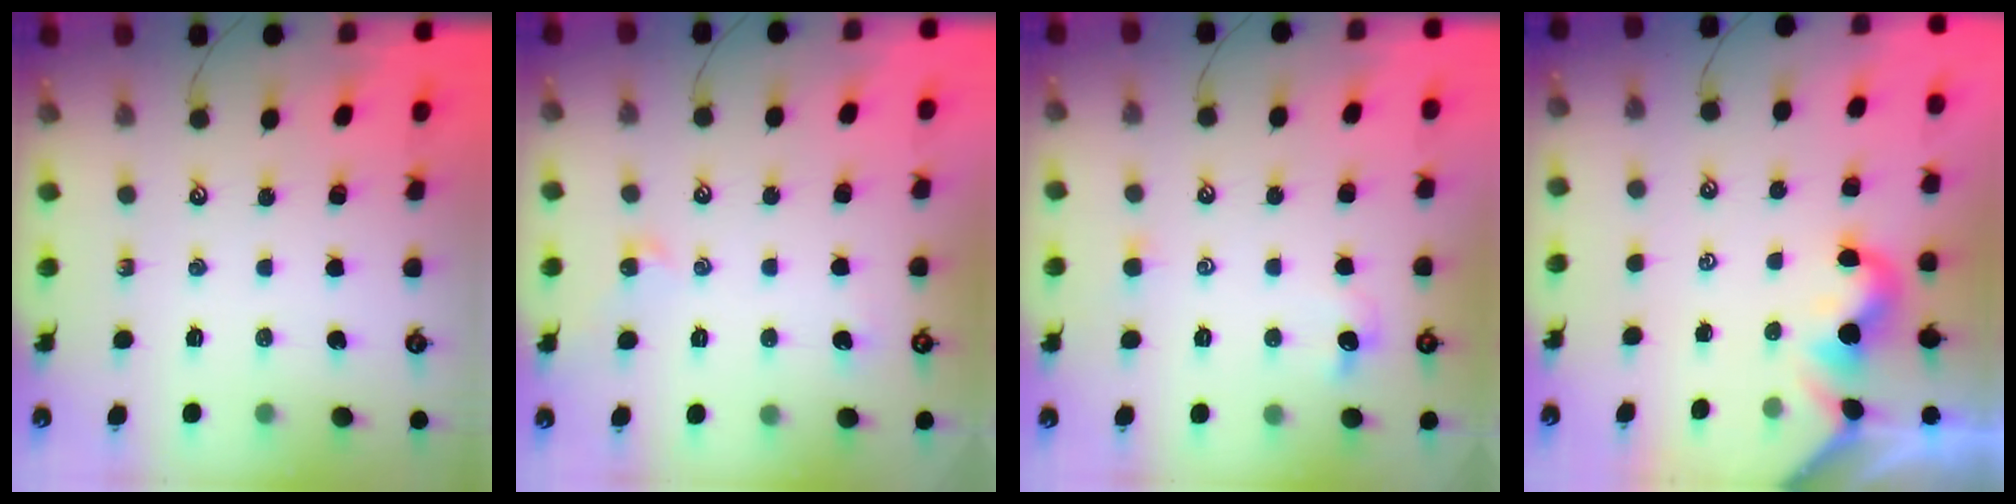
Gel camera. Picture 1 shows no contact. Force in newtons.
{"total": 1.1, "press": 1.0, "slide": 0.4}
{"total": 0.0}
{"total": 1.2, "press": 1.2, "slide": 0.2}